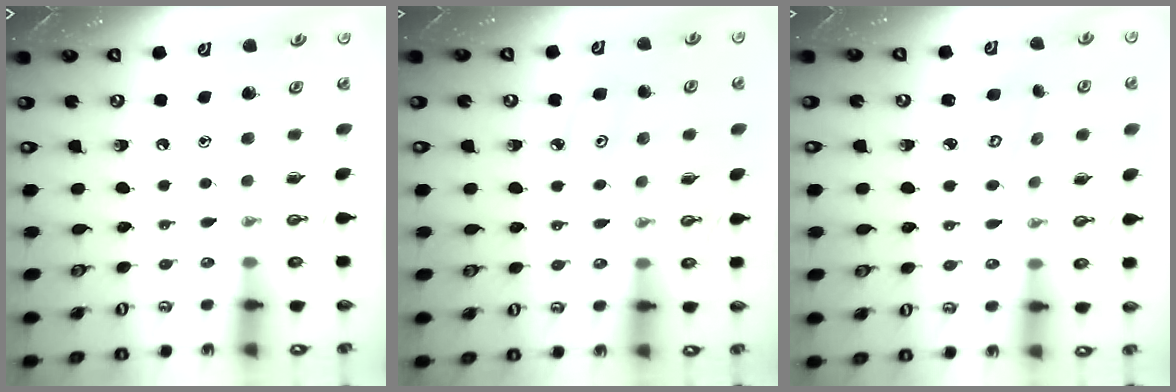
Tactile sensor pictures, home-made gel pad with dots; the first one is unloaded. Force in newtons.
{"total": 6.5, "press": 6.5, "slide": 0.3}
{"total": 3.5, "press": 3.5, "slide": 0.2}